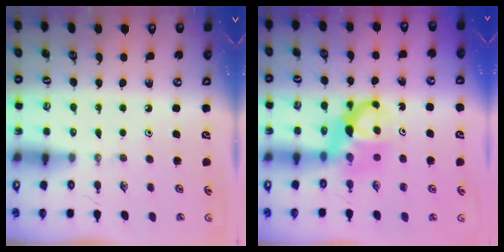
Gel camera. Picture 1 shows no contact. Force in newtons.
{"total": 7.4, "press": 7.3, "slide": 0.6}